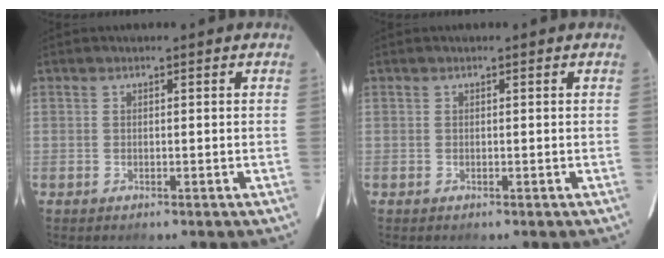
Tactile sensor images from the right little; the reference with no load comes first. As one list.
[{"total": 0.0}]